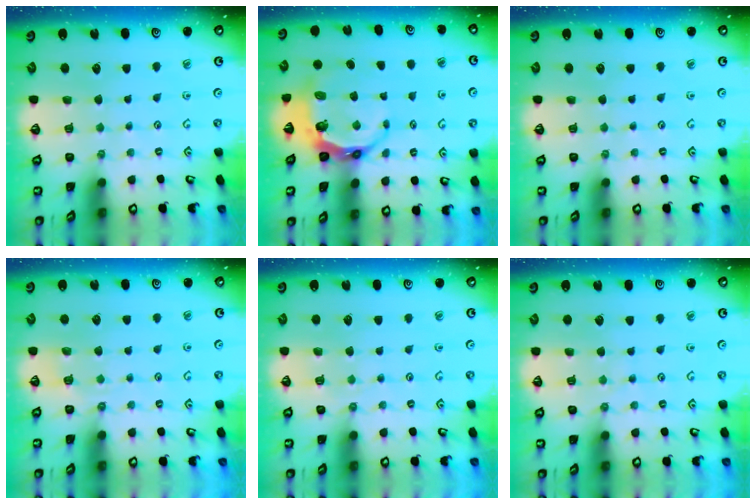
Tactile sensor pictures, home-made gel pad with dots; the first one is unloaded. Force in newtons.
{"total": 8.6, "press": 7.5, "slide": 4.2}
{"total": 0.0}
{"total": 2.8, "press": 2.5, "slide": 1.3}
{"total": 2.5, "press": 2.5, "slide": 0.4}
{"total": 5.4, "press": 5.4, "slide": 0.6}